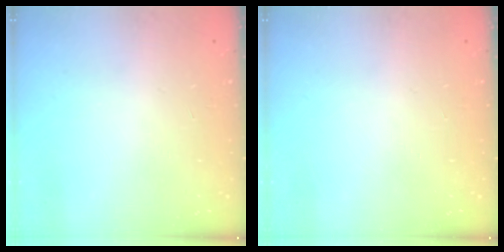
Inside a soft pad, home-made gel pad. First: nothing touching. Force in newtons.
{"total": 0.0}